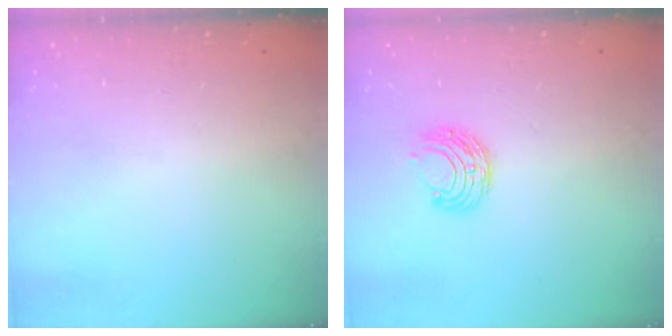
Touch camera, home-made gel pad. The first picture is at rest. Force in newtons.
{"total": 7.5, "press": 7.5, "slide": 0.7}